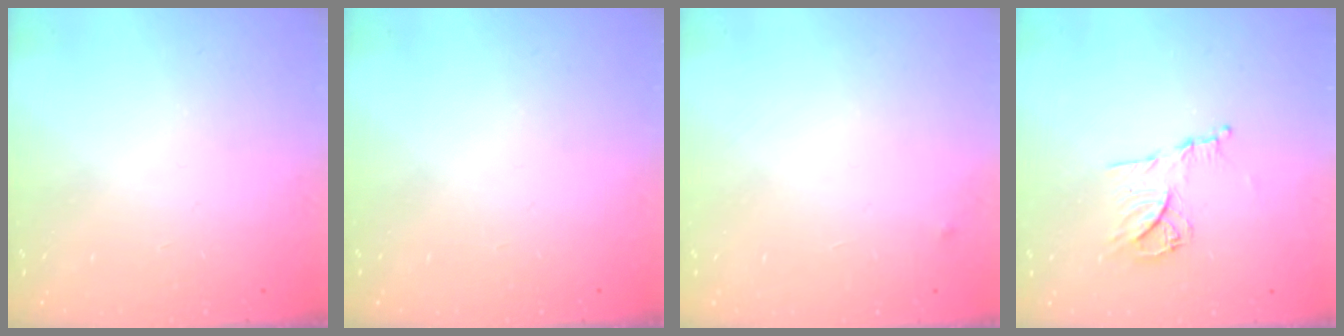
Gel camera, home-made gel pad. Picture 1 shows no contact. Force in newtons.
{"total": 0.0}
{"total": 2.5, "press": 2.4, "slide": 0.4}
{"total": 11.0, "press": 10.9, "slide": 1.1}